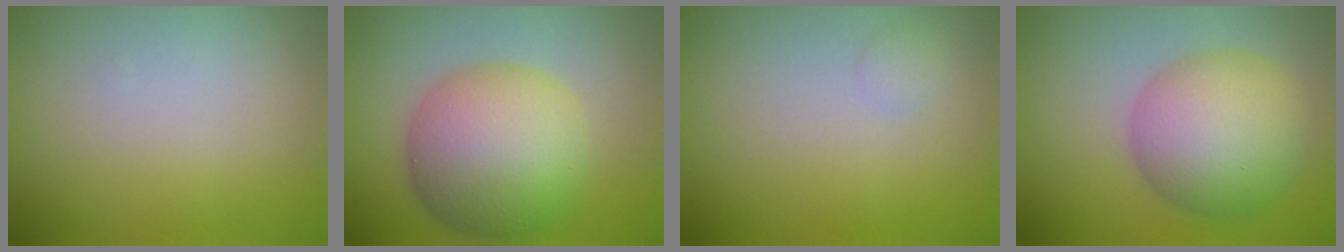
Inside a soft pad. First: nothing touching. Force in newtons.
{"total": 9.2, "press": 9.2, "slide": 0.1}
{"total": 0.6, "press": 0.6, "slide": 0.0}
{"total": 7.6, "press": 7.6, "slide": 0.1}